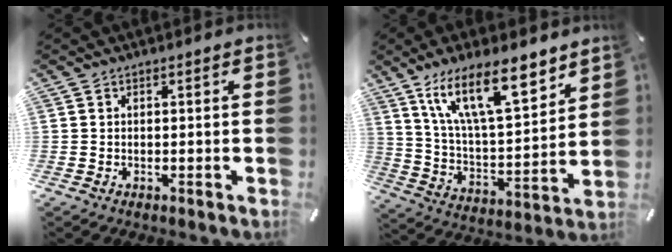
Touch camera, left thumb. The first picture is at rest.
{"total": 18.4, "force": [12.2, 6.5, 12.2], "torque": [-0.224, -0.052, 0.210]}